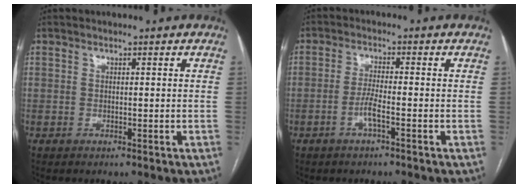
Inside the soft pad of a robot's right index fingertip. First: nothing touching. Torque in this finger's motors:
{"motor_torque": [0.48, -0.08, 0.07, 0.01]}